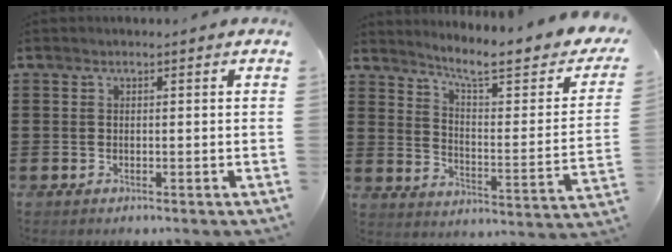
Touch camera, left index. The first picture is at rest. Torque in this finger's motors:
{"motor_torque": [2.14, 0.00, 0.23, 0.13]}